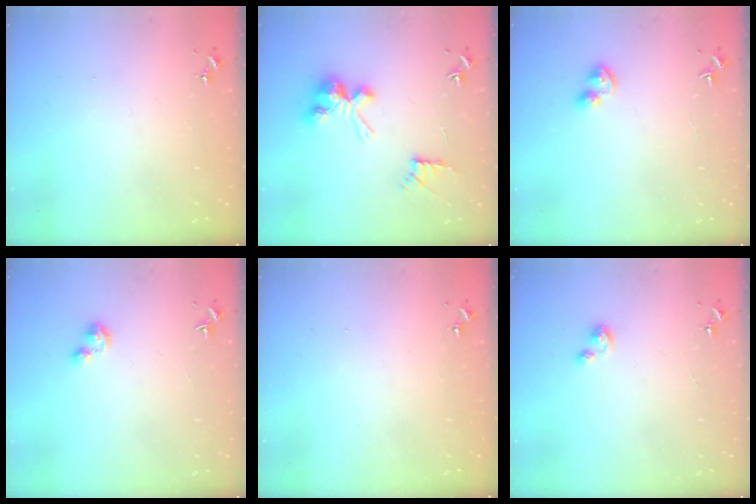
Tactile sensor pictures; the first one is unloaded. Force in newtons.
{"total": 11.7, "press": 11.7, "slide": 0.7}
{"total": 5.7, "press": 5.6, "slide": 1.3}
{"total": 2.2, "press": 2.2, "slide": 0.2}
{"total": 0.0}
{"total": 3.2, "press": 3.2, "slide": 0.2}